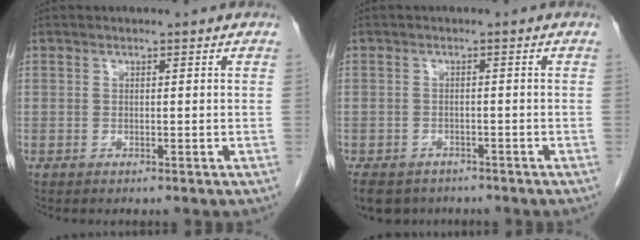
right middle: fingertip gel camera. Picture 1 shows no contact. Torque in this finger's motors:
{"motor_torque": [0.41, -0.26, 0.08, 0.04]}